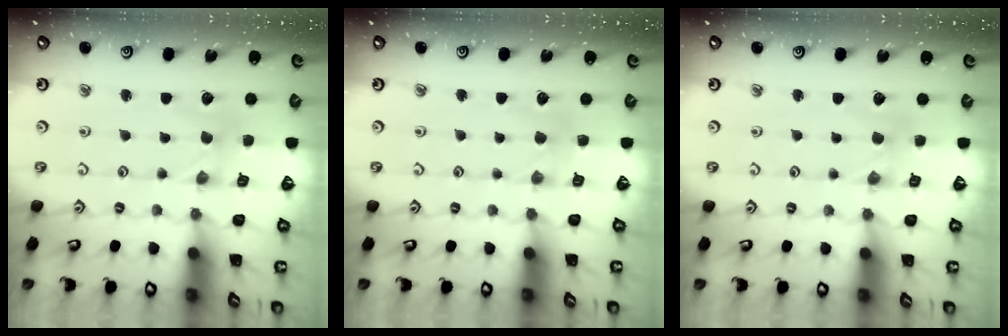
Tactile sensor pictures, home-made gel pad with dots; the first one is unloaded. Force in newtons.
{"total": 2.9, "press": 2.9, "slide": 0.4}
{"total": 2.1, "press": 2.1, "slide": 0.3}